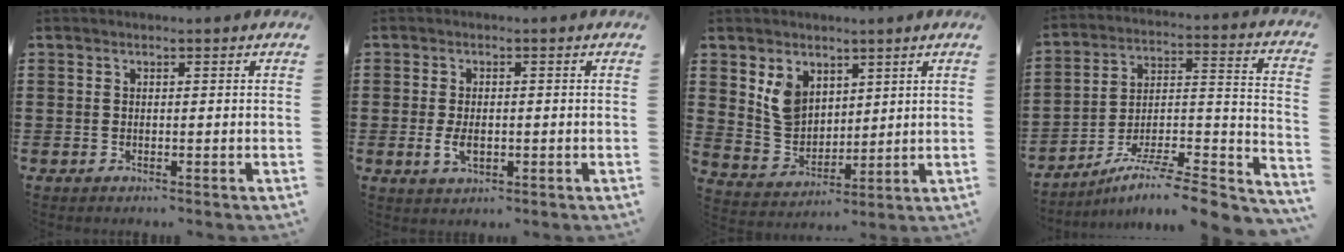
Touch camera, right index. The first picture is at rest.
{"total": 3.1, "force": [-0.5, 1.7, 2.6], "torque": [-0.057, -0.002, -0.010]}
{"total": 6.7, "force": [3.3, 5.1, 2.9], "torque": [-0.077, 0.013, 0.066]}
{"total": 8.0, "force": [-6.2, 0.9, 5.0], "torque": [-0.074, 0.000, -0.122]}